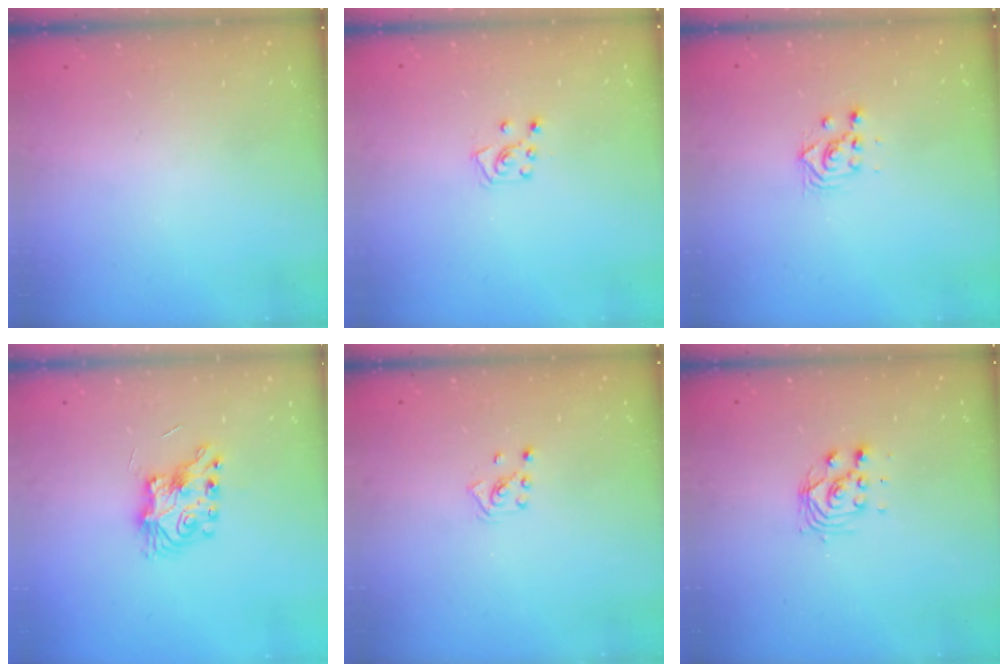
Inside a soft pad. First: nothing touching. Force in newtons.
{"total": 6.2, "press": 6.1, "slide": 0.6}
{"total": 3.0, "press": 3.0, "slide": 0.1}
{"total": 7.9, "press": 7.9, "slide": 0.3}
{"total": 2.1, "press": 2.0, "slide": 0.3}
{"total": 5.0, "press": 5.0, "slide": 0.2}